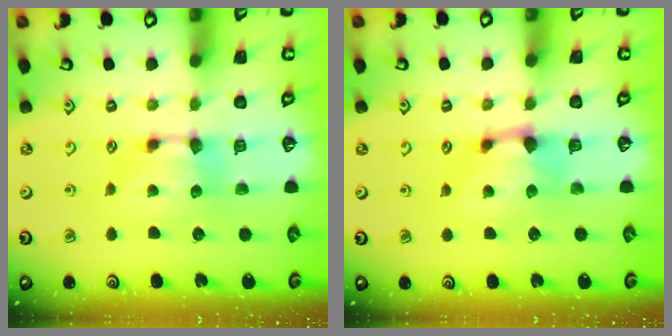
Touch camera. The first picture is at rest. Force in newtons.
{"total": 1.1, "press": 0.4, "slide": 1.0}